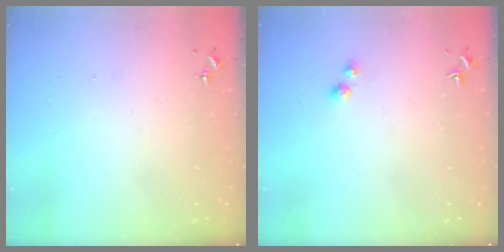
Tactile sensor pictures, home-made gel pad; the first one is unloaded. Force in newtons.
{"total": 3.3, "press": 3.2, "slide": 0.6}